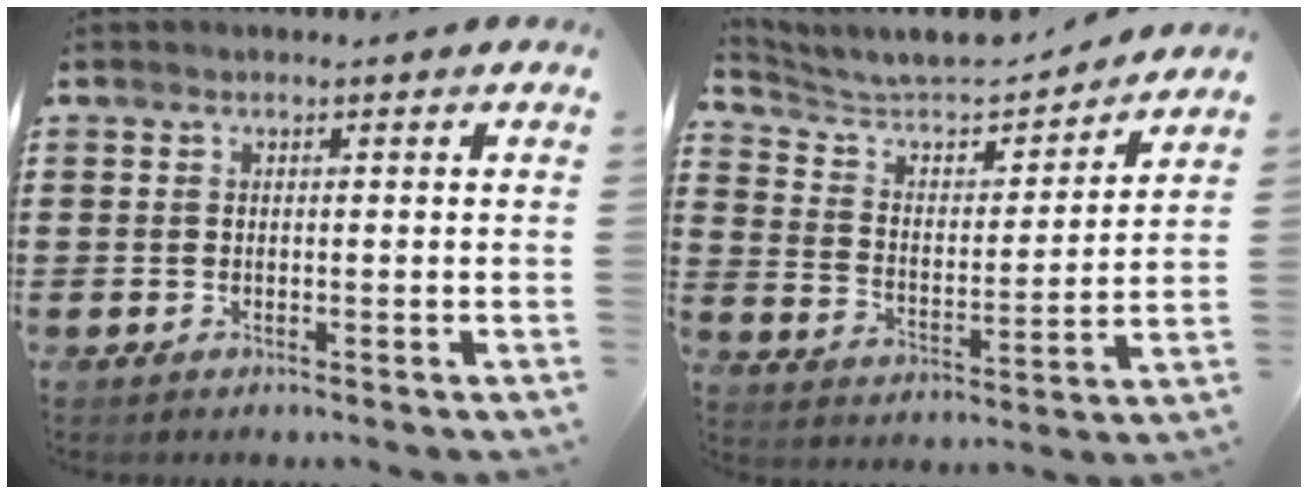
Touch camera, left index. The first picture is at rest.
{"total": 6.3, "force": [5.8, 1.7, 2.0], "torque": [-0.063, -0.045, 0.092]}